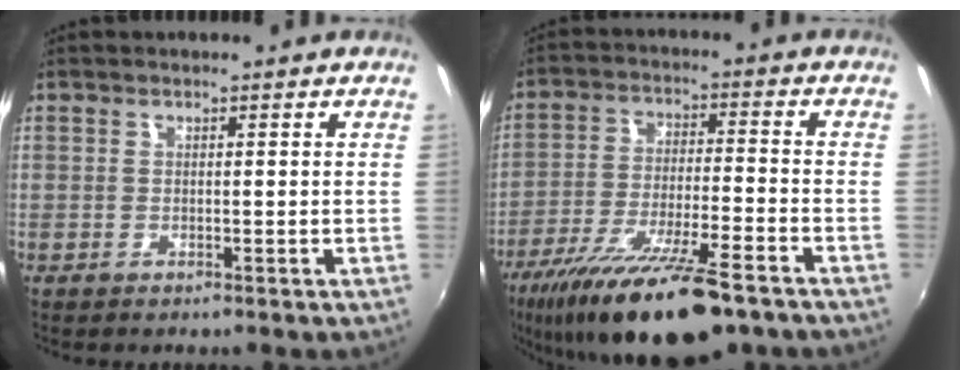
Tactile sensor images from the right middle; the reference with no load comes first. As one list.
[{"total": 20.1, "force": [-15.0, 4.3, 12.8], "torque": [-0.242, -0.045, -0.246]}]